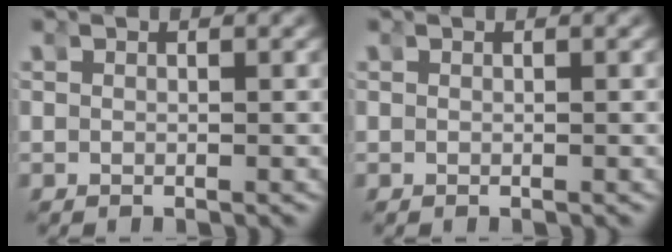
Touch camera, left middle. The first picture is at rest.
{"total": 0.0}